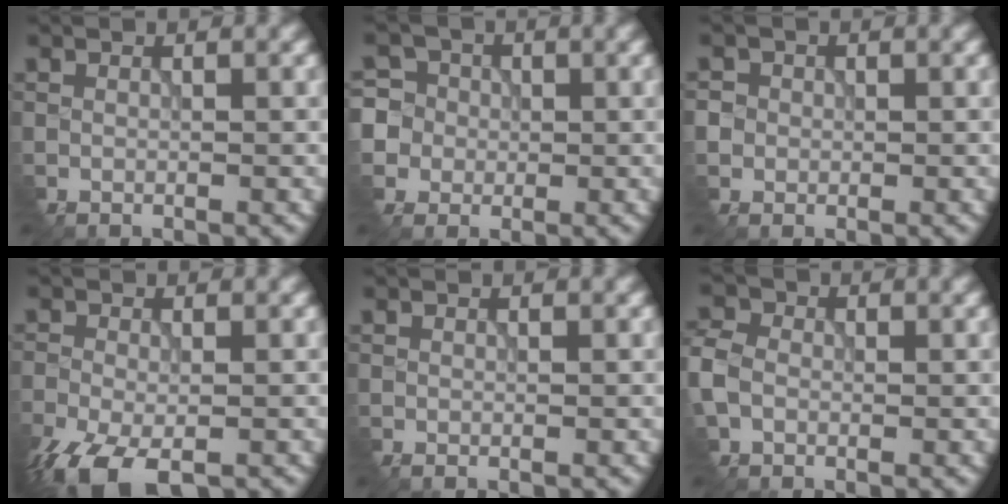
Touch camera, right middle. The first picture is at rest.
{"total": 6.1, "force": [0.5, 5.9, 1.7], "torque": [-0.052, 0.043, -0.009]}
{"total": 2.3, "force": [0.1, 2.2, 0.5], "torque": [-0.015, 0.009, -0.012]}
{"total": 7.2, "force": [-4.4, 3.2, 4.7], "torque": [-0.115, -0.028, -0.084]}
{"total": 0.0}
{"total": 3.7, "force": [-0.4, 2.9, 2.2], "torque": [-0.067, 0.006, -0.017]}